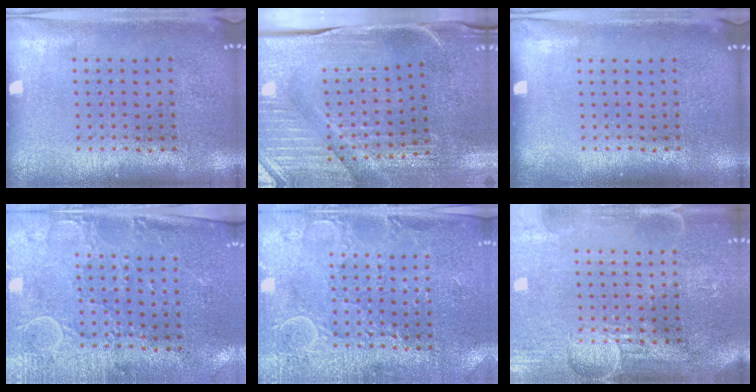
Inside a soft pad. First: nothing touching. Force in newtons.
{"total": 3.8, "press": 3.7, "slide": 0.9}
{"total": 0.0}
{"total": 2.9, "press": 2.5, "slide": 1.6}
{"total": 2.9, "press": 2.8, "slide": 0.4}
{"total": 3.9, "press": 3.4, "slide": 1.9}